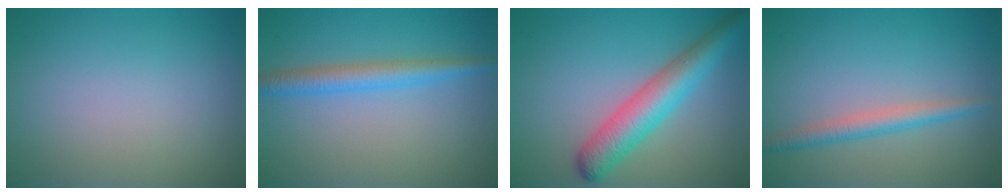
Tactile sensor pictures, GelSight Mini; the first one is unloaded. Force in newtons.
{"total": 3.0, "press": 3.0, "slide": 0.1}
{"total": 5.6, "press": 5.6, "slide": 0.1}
{"total": 2.3, "press": 2.3, "slide": 0.1}